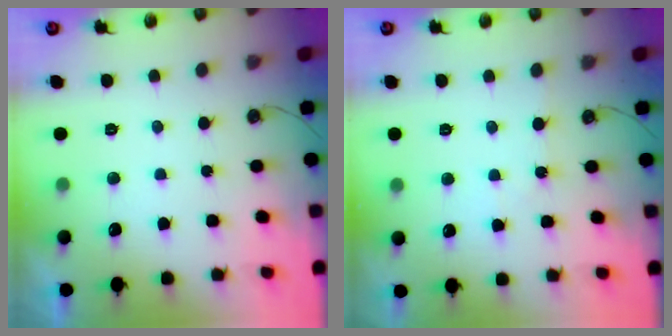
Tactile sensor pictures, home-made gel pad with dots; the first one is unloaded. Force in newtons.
{"total": 2.5, "press": 2.5, "slide": 0.4}